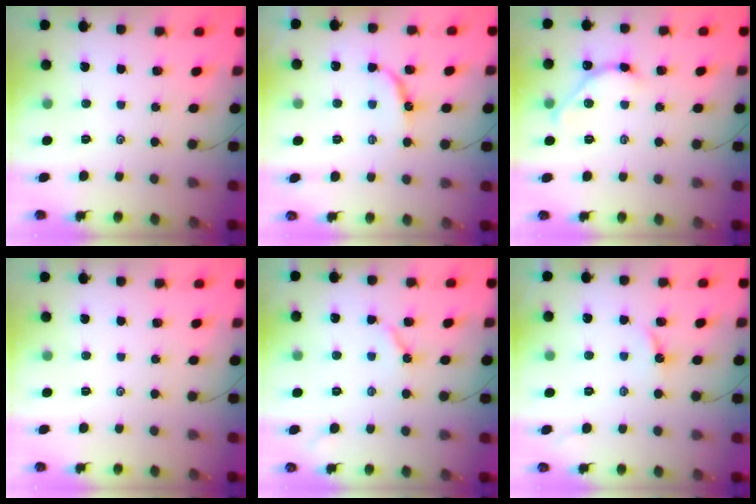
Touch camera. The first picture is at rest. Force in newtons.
{"total": 8.4, "press": 8.4, "slide": 0.6}
{"total": 4.9, "press": 4.9, "slide": 0.7}
{"total": 0.0}
{"total": 3.8, "press": 3.8, "slide": 0.3}
{"total": 2.8, "press": 2.8, "slide": 0.2}